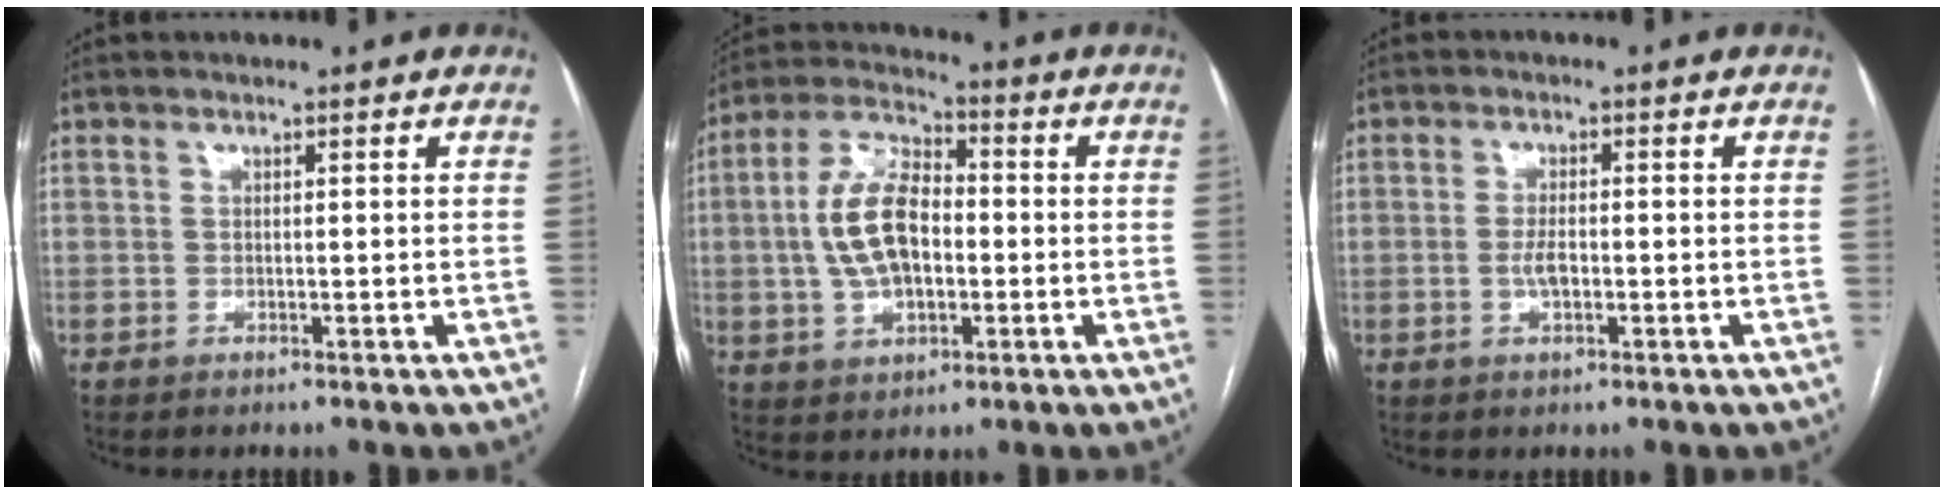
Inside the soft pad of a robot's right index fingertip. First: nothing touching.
{"total": 12.1, "force": [-0.6, 6.4, 10.3], "torque": [-0.219, 0.023, -0.008]}
{"total": 2.9, "force": [-0.7, 0.9, 2.7], "torque": [-0.059, 0.000, -0.012]}